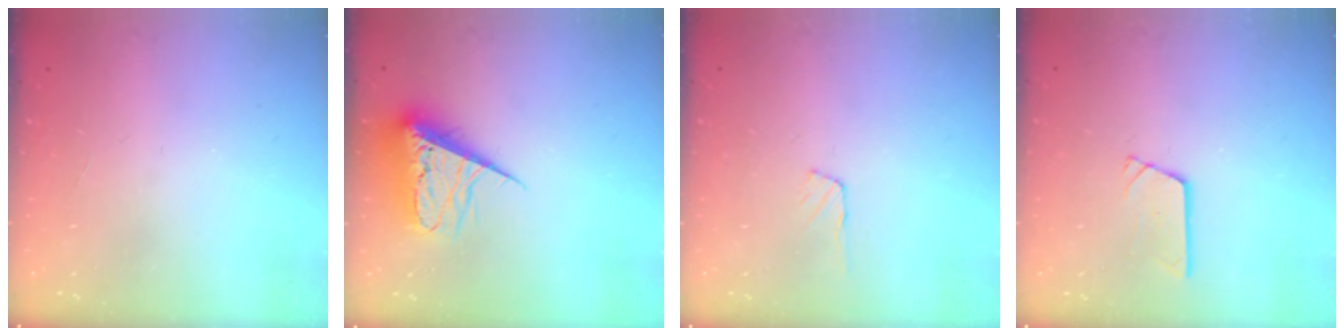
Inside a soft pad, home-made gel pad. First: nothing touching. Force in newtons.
{"total": 9.7, "press": 9.6, "slide": 1.0}
{"total": 3.6, "press": 3.6, "slide": 0.5}
{"total": 2.4, "press": 2.4, "slide": 0.2}